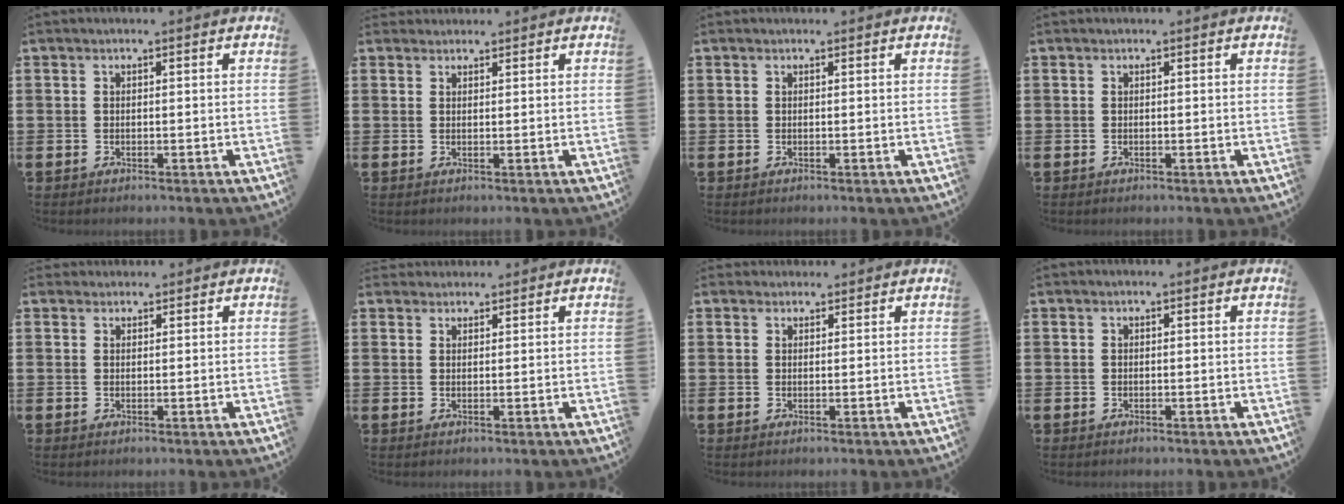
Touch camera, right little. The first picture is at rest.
{"total": 1.3, "force": [1.2, 0.4, -0.1], "torque": [0.014, -0.001, 0.021]}
{"total": 0.0}
{"total": 0.0}
{"total": 1.0, "force": [1.0, 0.4, -0.1], "torque": [0.015, -0.001, 0.016]}
{"total": 1.5, "force": [1.4, 0.5, -0.1], "torque": [0.013, 0.000, 0.025]}
{"total": 1.3, "force": [1.2, 0.6, 0.0], "torque": [0.013, 0.000, 0.021]}
{"total": 0.0}